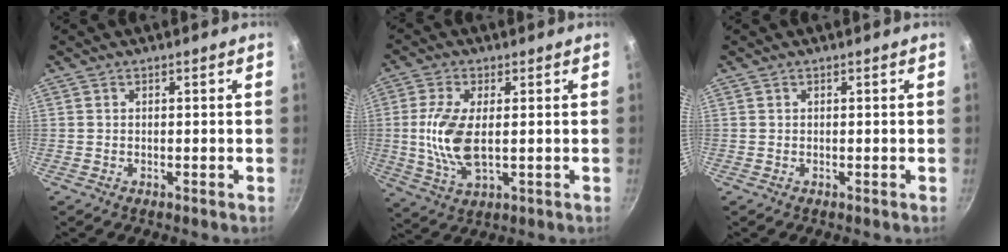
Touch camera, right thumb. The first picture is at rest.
{"total": 10.2, "force": [0.4, 4.6, 9.1], "torque": [-0.192, -0.007, 0.009]}
{"total": 0.0}